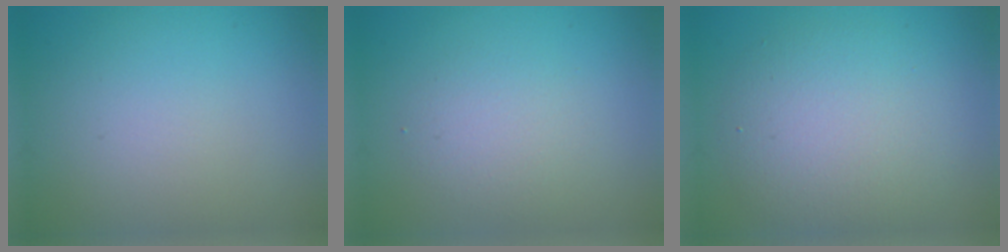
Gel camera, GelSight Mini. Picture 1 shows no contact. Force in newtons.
{"total": 2.4, "press": 2.4, "slide": 0.1}
{"total": 5.3, "press": 5.3, "slide": 0.5}